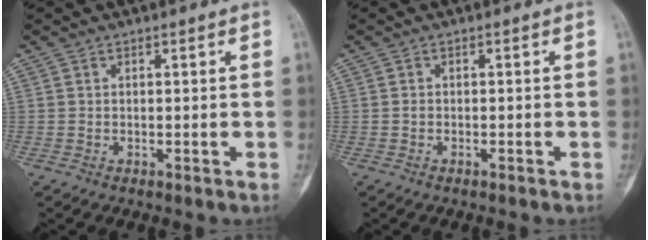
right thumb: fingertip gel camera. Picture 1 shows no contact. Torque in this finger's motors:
{"motor_torque": [0.04, -0.04, -0.10, -0.04, -0.02]}